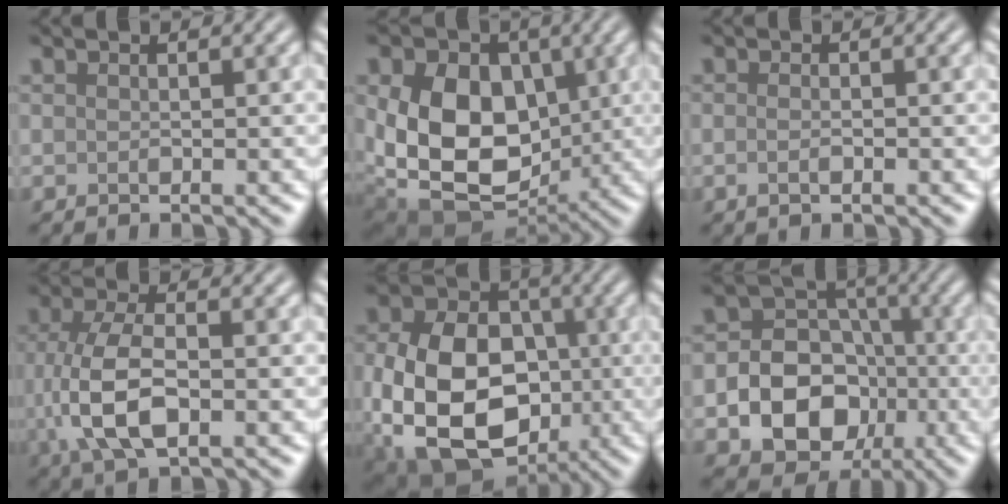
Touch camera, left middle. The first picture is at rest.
{"total": 14.8, "force": [0.5, 10.8, 10.1], "torque": [-0.162, -0.005, 0.001]}
{"total": 1.2, "force": [-0.3, 0.5, 1.1], "torque": [-0.012, -0.003, -0.009]}
{"total": 6.8, "force": [-0.8, 3.3, 5.9], "torque": [-0.135, -0.003, -0.015]}
{"total": 15.0, "force": [-2.6, 10.9, 9.9], "torque": [-0.179, -0.030, -0.035]}
{"total": 9.4, "force": [-2.5, 7.7, 4.8], "torque": [-0.059, -0.010, -0.069]}